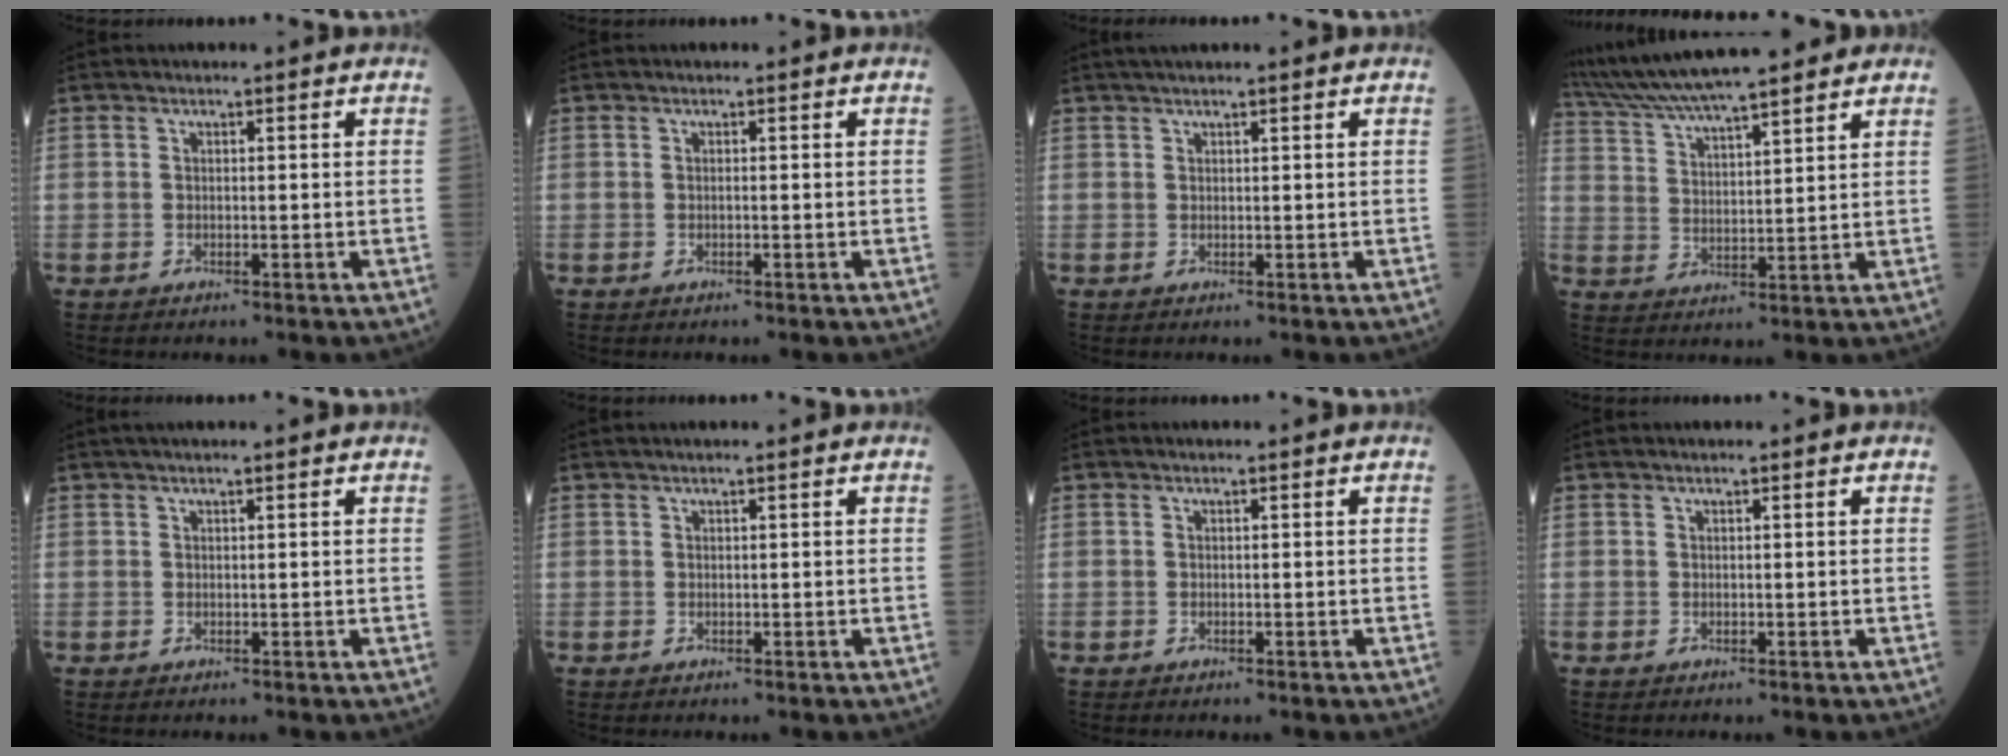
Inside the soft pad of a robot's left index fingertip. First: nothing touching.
{"total": 0.0}
{"total": 3.7, "force": [3.1, 0.0, 2.0], "torque": [-0.024, 0.033, 0.051]}
{"total": 16.3, "force": [14.1, 1.5, 8.0], "torque": [-0.144, 0.032, 0.235]}
{"total": 3.0, "force": [2.5, 0.1, 1.7], "torque": [-0.018, 0.032, 0.039]}
{"total": 0.9, "force": [0.8, 0.0, 0.5], "torque": [-0.008, 0.015, 0.016]}
{"total": 0.0}
{"total": 0.0}